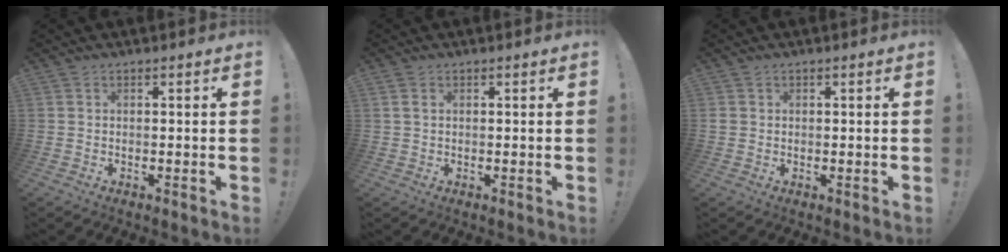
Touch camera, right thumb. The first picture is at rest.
{"total": 1.5, "force": [0.6, 0.9, 1.0], "torque": [-0.014, 0.002, 0.010]}
{"total": 1.3, "force": [0.4, 1.1, 0.4], "torque": [0.000, 0.000, 0.006]}